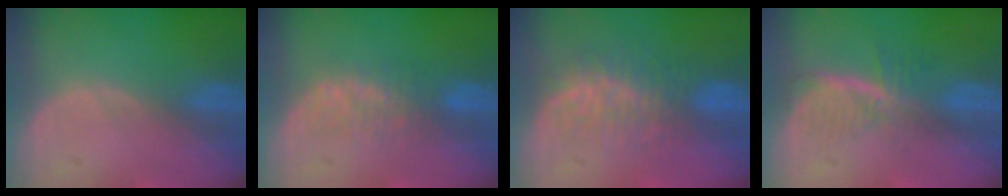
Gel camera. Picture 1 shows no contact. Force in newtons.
{"total": 3.6, "press": 3.6, "slide": 0.7}
{"total": 7.6, "press": 7.1, "slide": 2.8}
{"total": 5.9, "press": 5.1, "slide": 3.0}